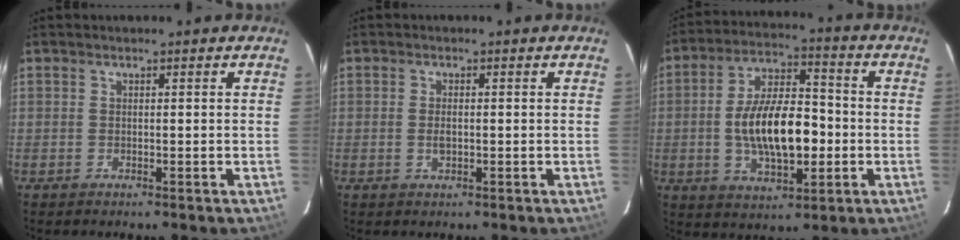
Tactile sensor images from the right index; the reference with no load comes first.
{"total": 2.2, "force": [-0.3, 1.1, 1.8], "torque": [-0.033, -0.001, -0.005]}
{"total": 15.0, "force": [-2.2, 6.8, 13.2], "torque": [-0.244, 0.010, -0.032]}